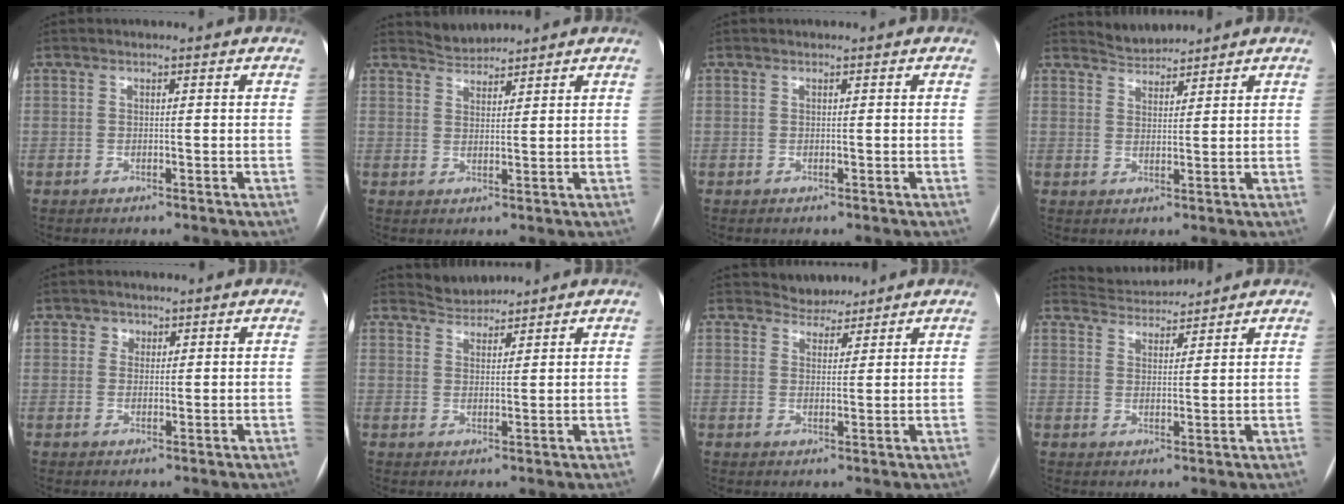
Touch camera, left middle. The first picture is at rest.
{"total": 2.7, "force": [2.6, 0.1, -0.7], "torque": [0.005, 0.008, 0.055]}
{"total": 0.0}
{"total": 3.1, "force": [3.0, 0.2, -0.6], "torque": [0.005, 0.009, 0.059]}
{"total": 1.6, "force": [0.8, 1.4, 0.1], "torque": [0.006, -0.001, 0.008]}
{"total": 2.9, "force": [2.8, 0.3, -0.7], "torque": [0.006, 0.011, 0.056]}
{"total": 3.3, "force": [3.0, 1.2, -0.4], "torque": [0.006, 0.005, 0.048]}
{"total": 4.9, "force": [4.9, 0.2, -0.4], "torque": [-0.006, 0.017, 0.085]}